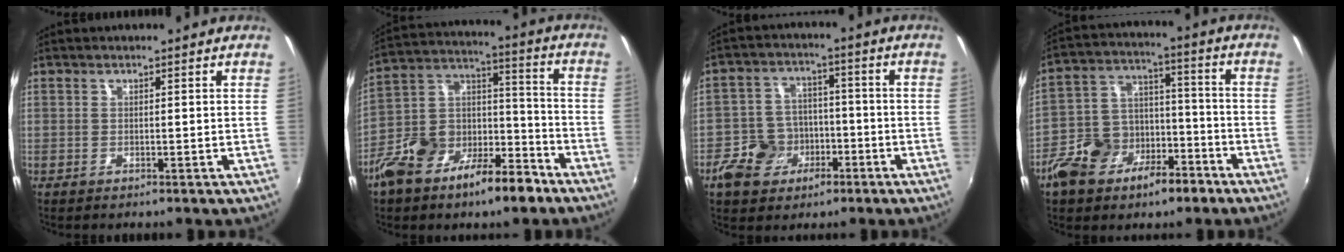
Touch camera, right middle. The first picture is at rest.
{"total": 18.1, "force": [-11.0, 9.0, 11.2], "torque": [-0.221, 0.015, -0.183]}
{"total": 10.6, "force": [-4.9, 8.5, 4.0], "torque": [-0.116, 0.020, -0.072]}
{"total": 16.2, "force": [-9.3, 10.2, 8.6], "torque": [-0.201, 0.019, -0.148]}